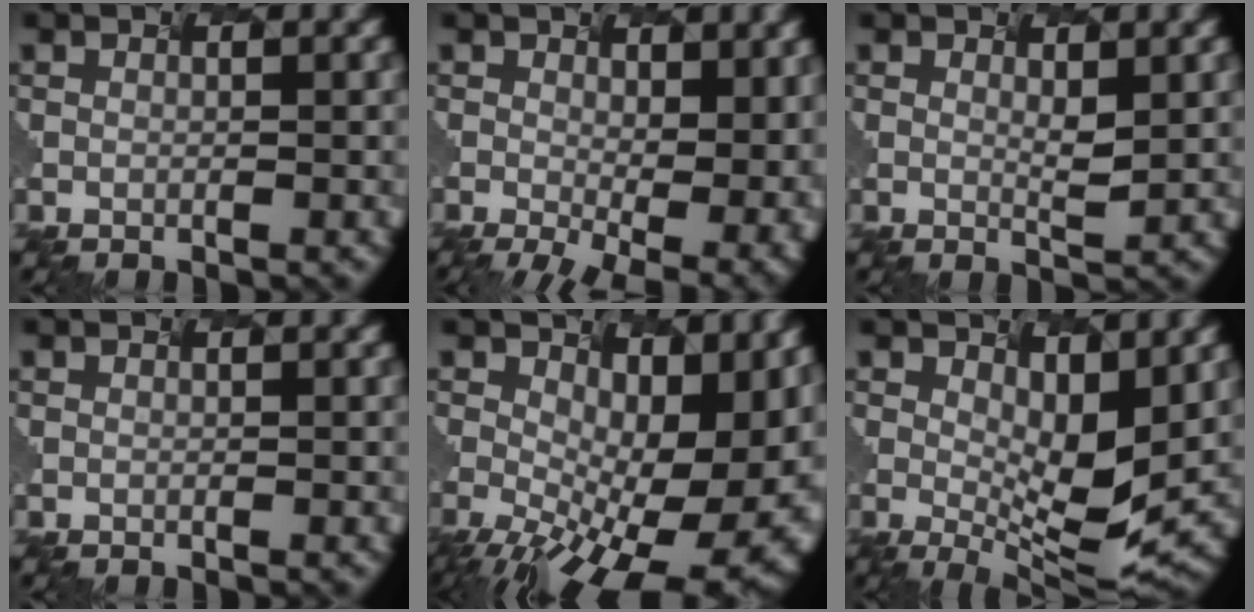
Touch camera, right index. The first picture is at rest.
{"total": 6.2, "force": [-0.3, 2.1, 5.8], "torque": [-0.083, -0.031, 0.041]}
{"total": 1.0, "force": [-0.1, -1.0, -0.2], "torque": [-0.020, -0.018, 0.030]}
{"total": 0.0}
{"total": 13.2, "force": [-2.4, 5.6, 11.8], "torque": [-0.158, -0.027, 0.023]}
{"total": 4.3, "force": [0.2, 0.6, 4.2], "torque": [-0.096, -0.027, 0.037]}